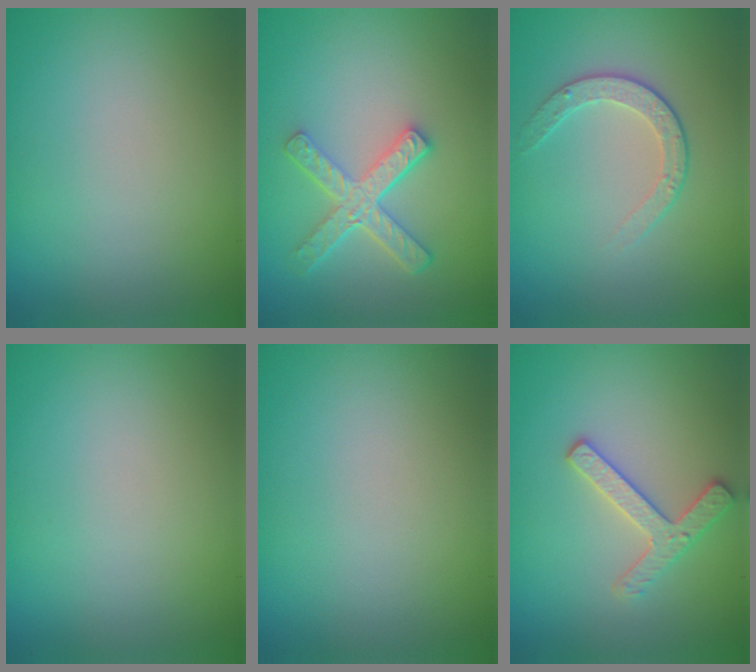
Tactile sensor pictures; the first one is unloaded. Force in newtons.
{"total": 4.5, "press": 3.3, "slide": 3.1}
{"total": 2.2, "press": 1.6, "slide": 1.5}
{"total": 0.0}
{"total": 0.0}
{"total": 2.7, "press": 2.6, "slide": 0.7}